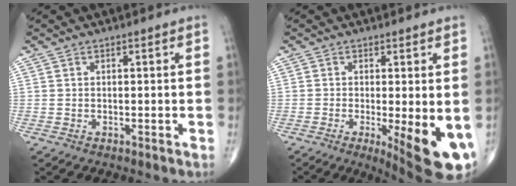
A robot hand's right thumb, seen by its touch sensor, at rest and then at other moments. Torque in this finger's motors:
{"motor_torque": [1.47, 2.88, 0.35, -0.39, 0.35]}